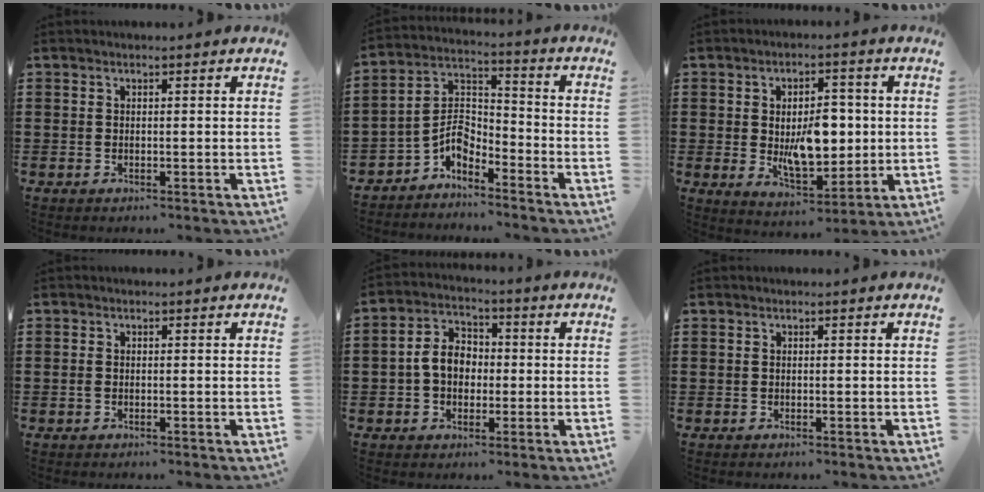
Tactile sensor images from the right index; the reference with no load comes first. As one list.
[{"total": 4.9, "force": [-3.4, 2.7, 2.3], "torque": [-0.065, -0.006, -0.077]}, {"total": 8.8, "force": [0.0, 4.9, 7.3], "torque": [-0.109, -0.002, -0.004]}, {"total": 0.7, "force": [-0.1, 0.3, 0.6], "torque": [-0.021, -0.004, -0.005]}, {"total": 5.9, "force": [-0.6, 4.3, 3.9], "torque": [-0.096, 0.010, -0.019]}, {"total": 0.0}]